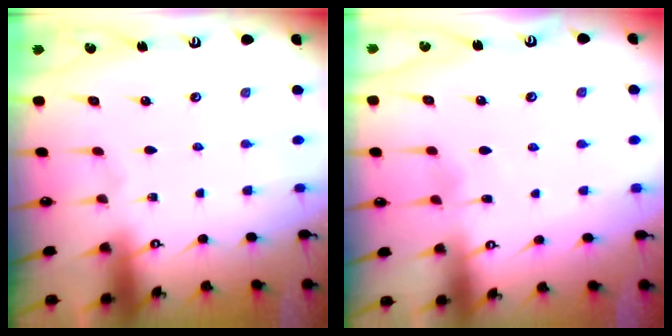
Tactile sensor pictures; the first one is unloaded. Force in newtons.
{"total": 5.1, "press": 5.1, "slide": 0.5}